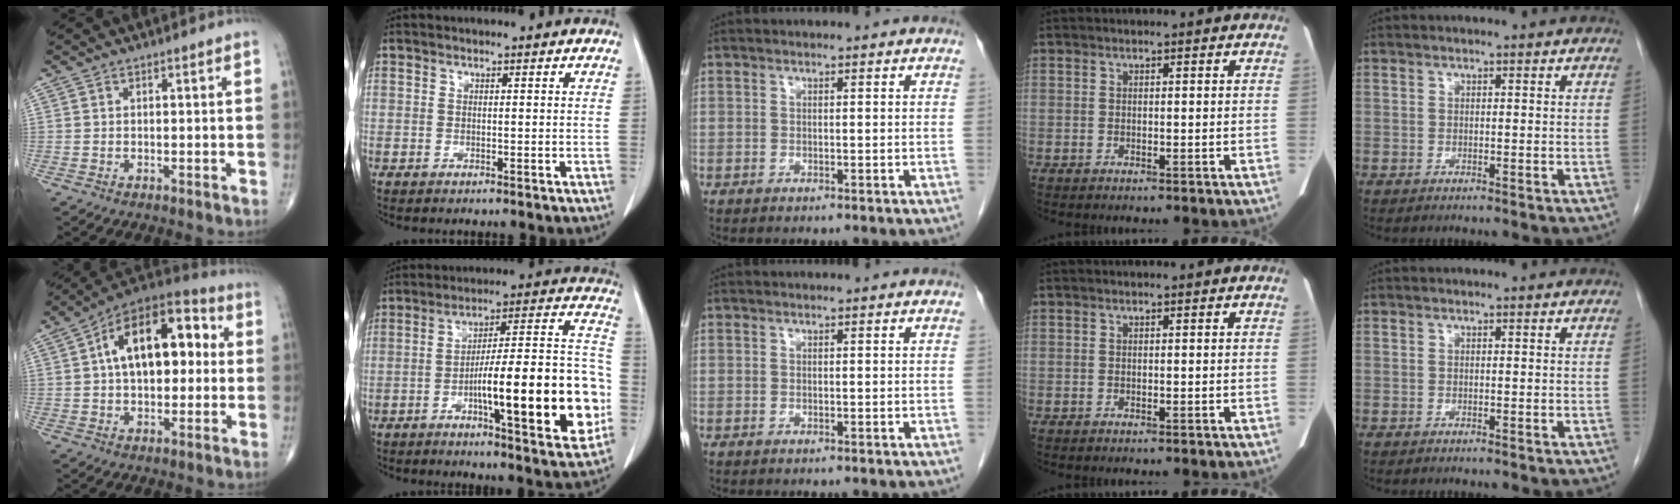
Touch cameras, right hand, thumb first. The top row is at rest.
{"thumb": {"total": 18.9, "force": [3.0, 10.5, 15.4], "torque": [-0.212, 0.038, 0.037]}, "index": {"total": 20.8, "force": [-5.2, 3.5, 19.9], "torque": [-0.245, 0.026, -0.065]}}